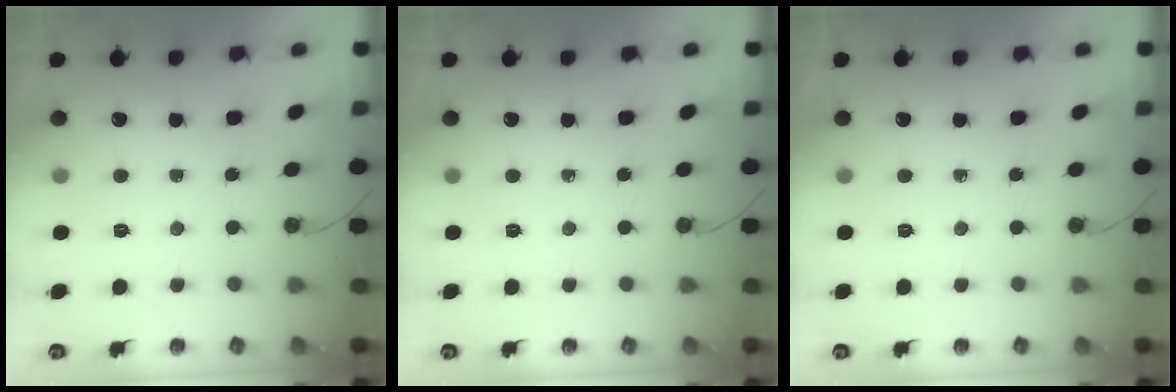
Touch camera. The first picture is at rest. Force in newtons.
{"total": 0.0}
{"total": 0.0}